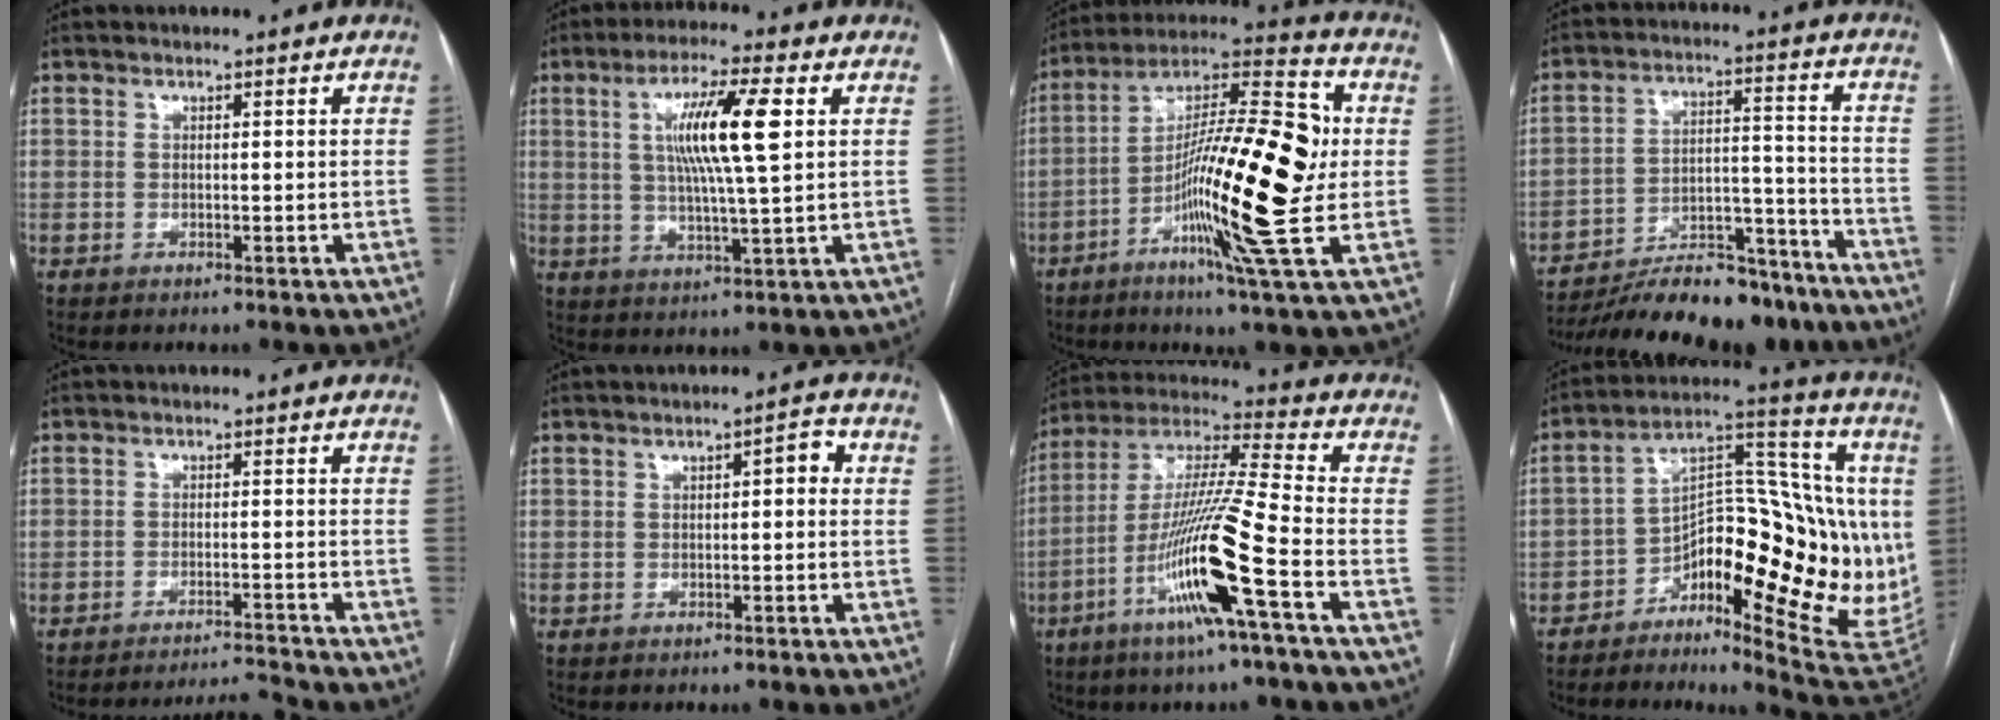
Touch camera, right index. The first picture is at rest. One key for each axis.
{"total": 10.7, "fx": 2.6, "fy": 0.2, "fz": 10.4, "tx": -0.190, "ty": 0.005, "tz": 0.046}
{"total": 21.9, "fx": -2.0, "fy": 1.8, "fz": 21.8, "tx": -0.370, "ty": 0.009, "tz": -0.041}
{"total": 21.0, "fx": -18.5, "fy": 4.8, "fz": 8.6, "tx": -0.119, "ty": 0.018, "tz": -0.283}
{"total": 6.1, "fx": -5.3, "fy": -2.9, "fz": -0.8, "tx": 0.010, "ty": 0.002, "tz": -0.089}
{"total": 2.5, "fx": 0.1, "fy": 0.8, "fz": 2.3, "tx": -0.029, "ty": 0.015, "tz": -0.001}
{"total": 16.6, "fx": -6.9, "fy": -0.9, "fz": 15.1, "tx": -0.301, "ty": -0.010, "tz": -0.132}
{"total": 19.2, "fx": -2.5, "fy": 8.3, "fz": 17.1, "tx": -0.227, "ty": 0.041, "tz": -0.037}